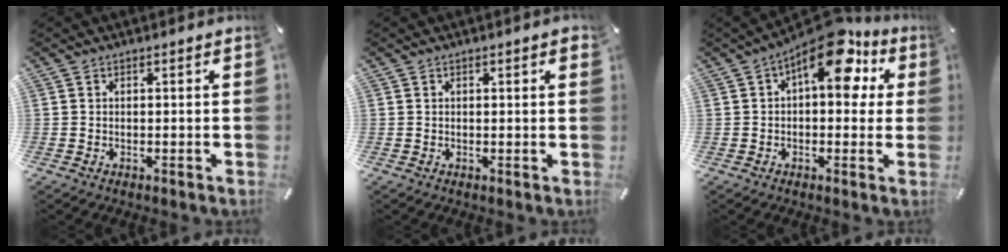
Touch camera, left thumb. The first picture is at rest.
{"total": 0.9, "force": [0.4, 0.2, 0.8], "torque": [-0.016, 0.002, 0.006]}
{"total": 14.7, "force": [7.3, 6.7, 10.8], "torque": [-0.148, -0.043, 0.119]}